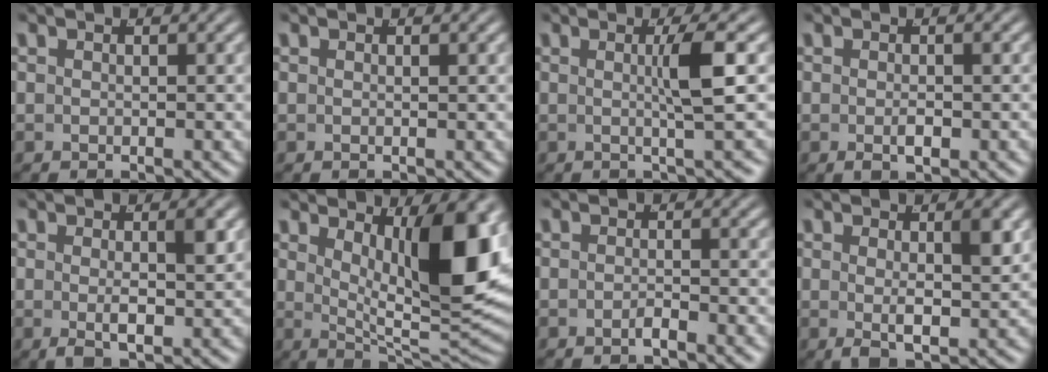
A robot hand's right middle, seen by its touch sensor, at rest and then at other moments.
{"total": 0.0}
{"total": 3.1, "force": [0.1, -1.1, 2.9], "torque": [-0.046, -0.001, 0.000]}
{"total": 1.2, "force": [-0.5, 0.3, 1.1], "torque": [-0.019, -0.006, -0.005]}
{"total": 2.4, "force": [-0.2, 0.1, 2.4], "torque": [-0.037, -0.011, 0.006]}
{"total": 10.7, "force": [2.6, 3.2, 9.9], "torque": [-0.142, -0.017, 0.055]}
{"total": 1.1, "force": [-1.0, -0.2, 0.5], "torque": [-0.004, 0.003, -0.021]}
{"total": 2.7, "force": [0.1, 0.2, 2.7], "torque": [-0.043, -0.015, 0.013]}